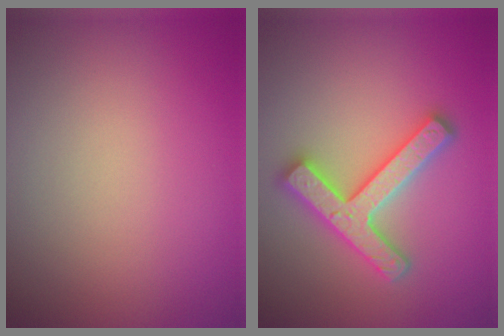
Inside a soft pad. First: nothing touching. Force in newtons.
{"total": 4.7, "press": 4.6, "slide": 0.9}